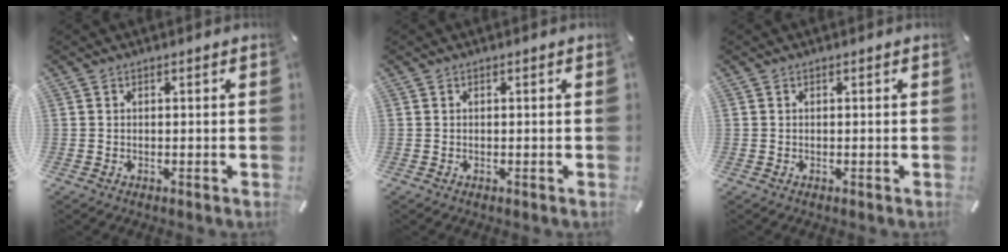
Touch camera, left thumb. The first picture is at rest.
{"total": 0.0}
{"total": 0.0}